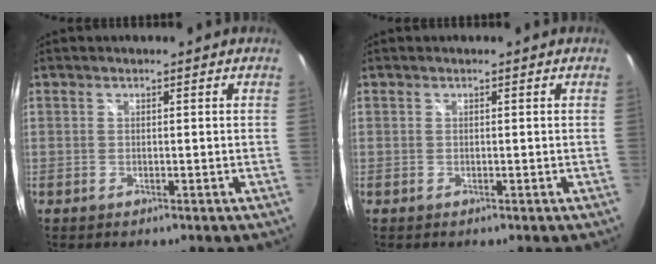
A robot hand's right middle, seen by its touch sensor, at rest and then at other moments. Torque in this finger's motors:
{"motor_torque": [-0.11, -0.12, -0.02, -0.01]}